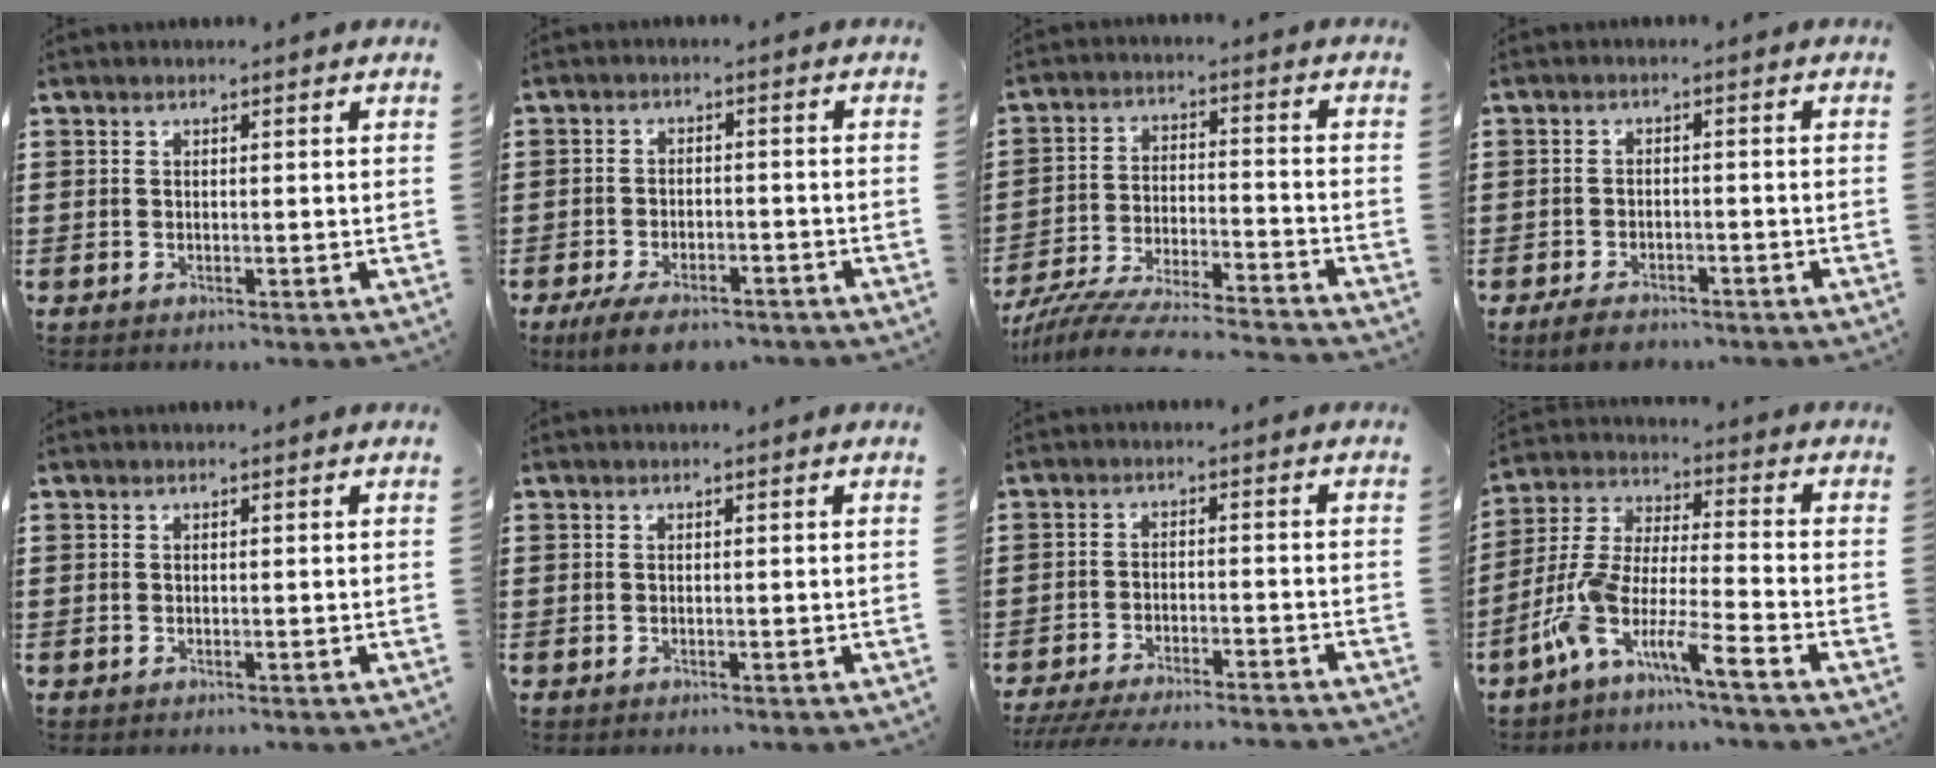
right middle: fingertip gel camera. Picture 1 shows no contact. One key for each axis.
{"total": 4.9, "fx": -4.2, "fy": 1.5, "fz": 2.1, "tx": -0.045, "ty": 0.003, "tz": -0.083}
{"total": 8.6, "fx": -8.2, "fy": 0.4, "fz": 2.7, "tx": -0.054, "ty": 0.006, "tz": -0.161}
{"total": 2.9, "fx": -2.6, "fy": 1.0, "fz": 0.7, "tx": -0.016, "ty": 0.008, "tz": -0.054}
{"total": 0.0}
{"total": 0.0}
{"total": 4.6, "fx": -4.4, "fy": -0.1, "fz": 1.3, "tx": -0.034, "ty": -0.011, "tz": -0.090}
{"total": 9.1, "fx": -7.5, "fy": -0.1, "fz": 5.1, "tx": -0.140, "ty": -0.022, "tz": -0.161}